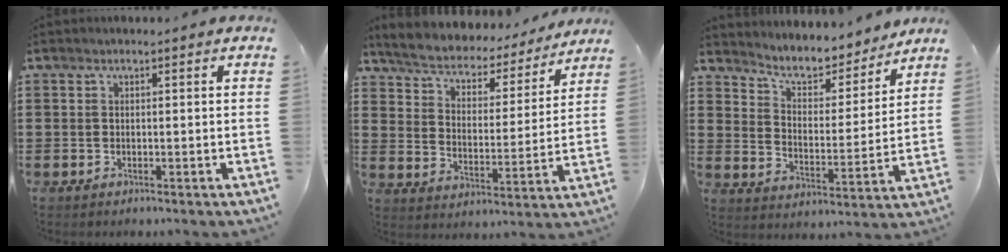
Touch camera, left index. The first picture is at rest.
{"total": 4.6, "force": [4.4, 1.0, 1.0], "torque": [-0.044, -0.031, 0.068]}
{"total": 6.2, "force": [5.6, 1.6, 2.1], "torque": [-0.060, -0.038, 0.093]}